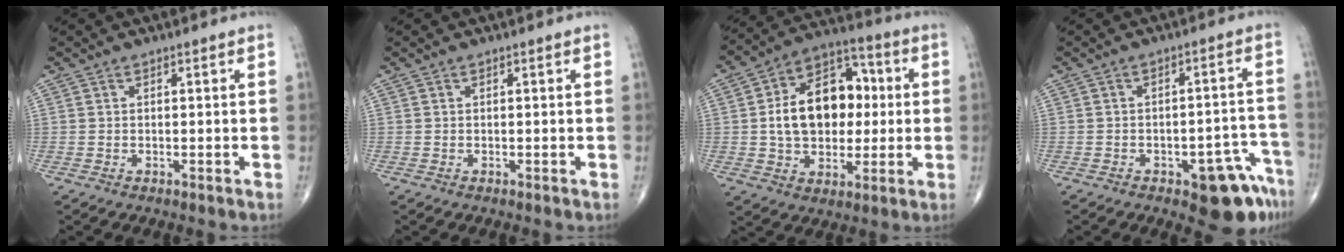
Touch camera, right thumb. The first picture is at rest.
{"total": 0.0}
{"total": 17.5, "force": [1.2, 12.1, 12.7], "torque": [-0.166, 0.027, 0.017]}
{"total": 9.7, "force": [-5.6, 3.8, 6.9], "torque": [-0.052, 0.043, -0.065]}